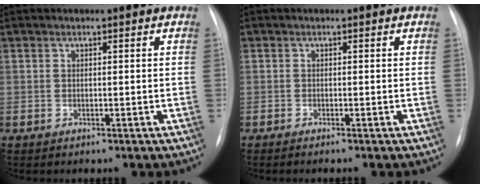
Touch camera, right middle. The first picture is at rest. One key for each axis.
{"total": 0.8, "fx": -0.6, "fy": -0.2, "fz": 0.5, "tx": -0.006, "ty": 0.001, "tz": -0.010}